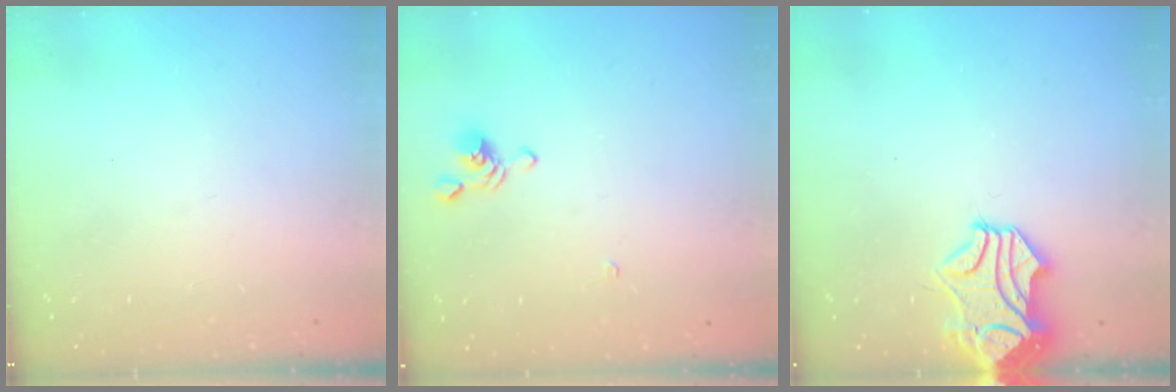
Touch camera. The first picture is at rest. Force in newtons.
{"total": 3.7, "press": 3.6, "slide": 0.7}
{"total": 2.1, "press": 1.4, "slide": 1.5}